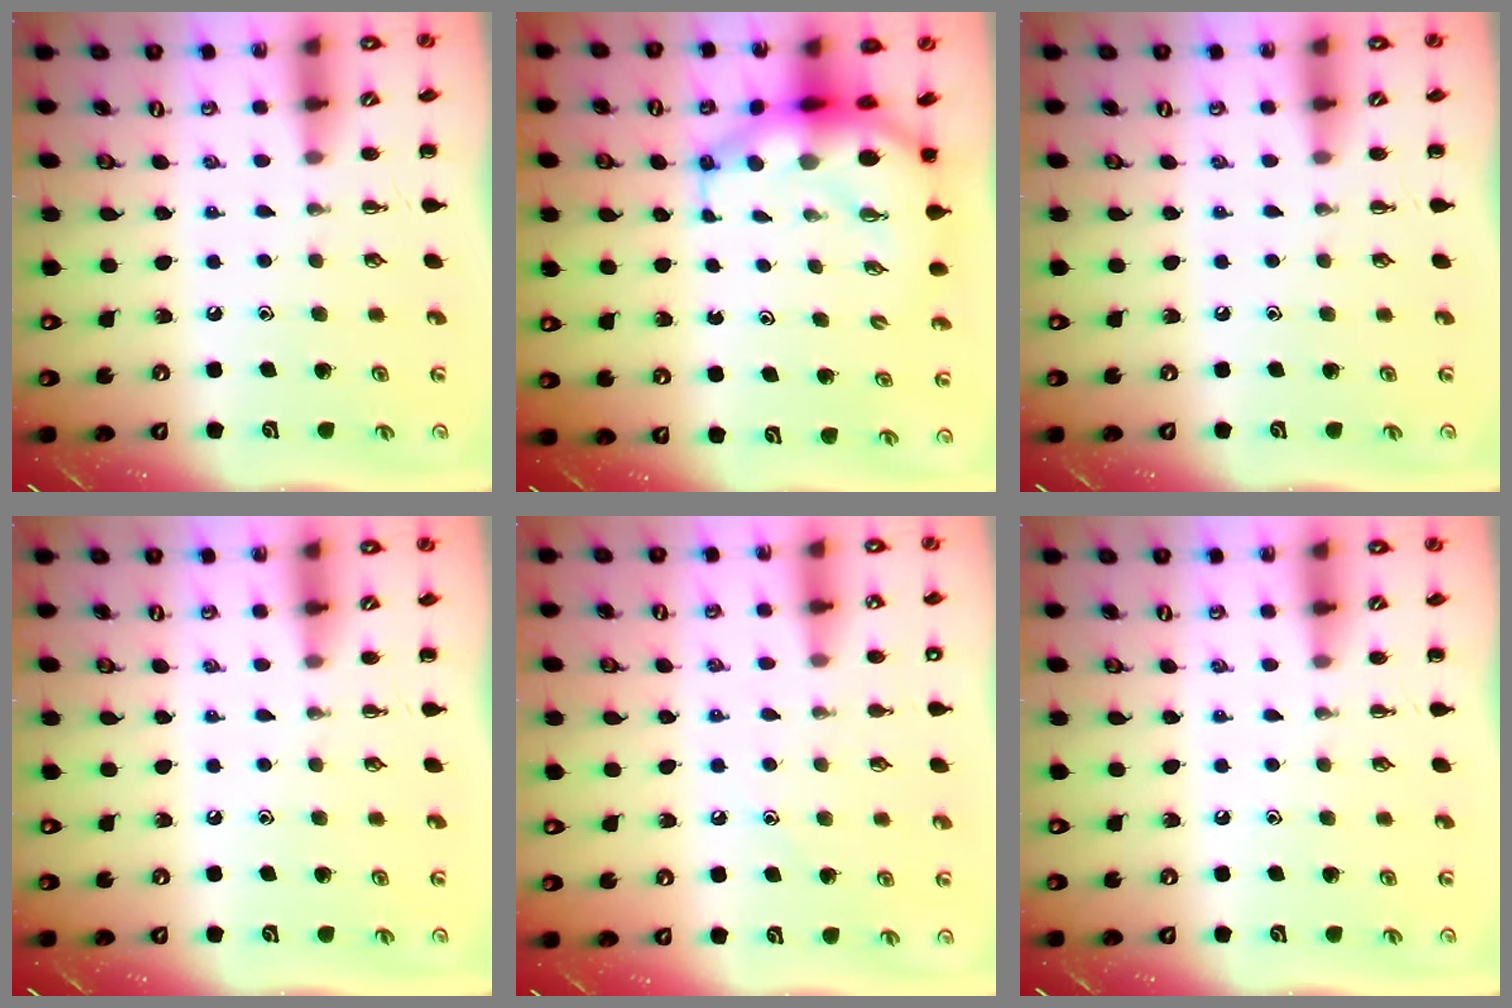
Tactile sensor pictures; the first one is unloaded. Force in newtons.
{"total": 8.7, "press": 8.4, "slide": 2.0}
{"total": 0.0}
{"total": 0.0}
{"total": 7.0, "press": 6.7, "slide": 1.9}
{"total": 0.0}